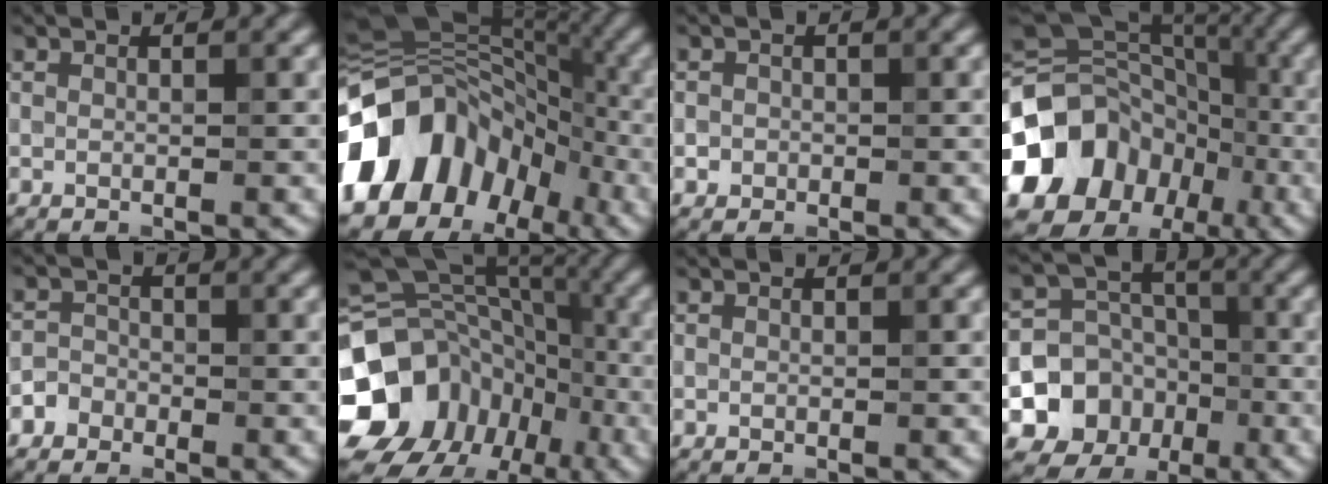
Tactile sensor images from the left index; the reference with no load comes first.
{"total": 13.6, "force": [-4.0, 10.4, 7.8], "torque": [-0.135, 0.004, -0.086]}
{"total": 0.9, "force": [-0.2, 0.9, 0.1], "torque": [0.007, -0.003, -0.005]}
{"total": 16.9, "force": [-5.0, 14.1, 7.7], "torque": [-0.176, 0.012, -0.106]}
{"total": 1.6, "force": [-0.9, 1.3, 0.0], "torque": [0.016, 0.005, -0.023]}
{"total": 18.1, "force": [-6.7, 15.3, 7.1], "torque": [-0.165, -0.013, -0.119]}
{"total": 0.0}
{"total": 7.4, "force": [-2.6, 6.6, 2.3], "torque": [-0.031, -0.007, -0.057]}